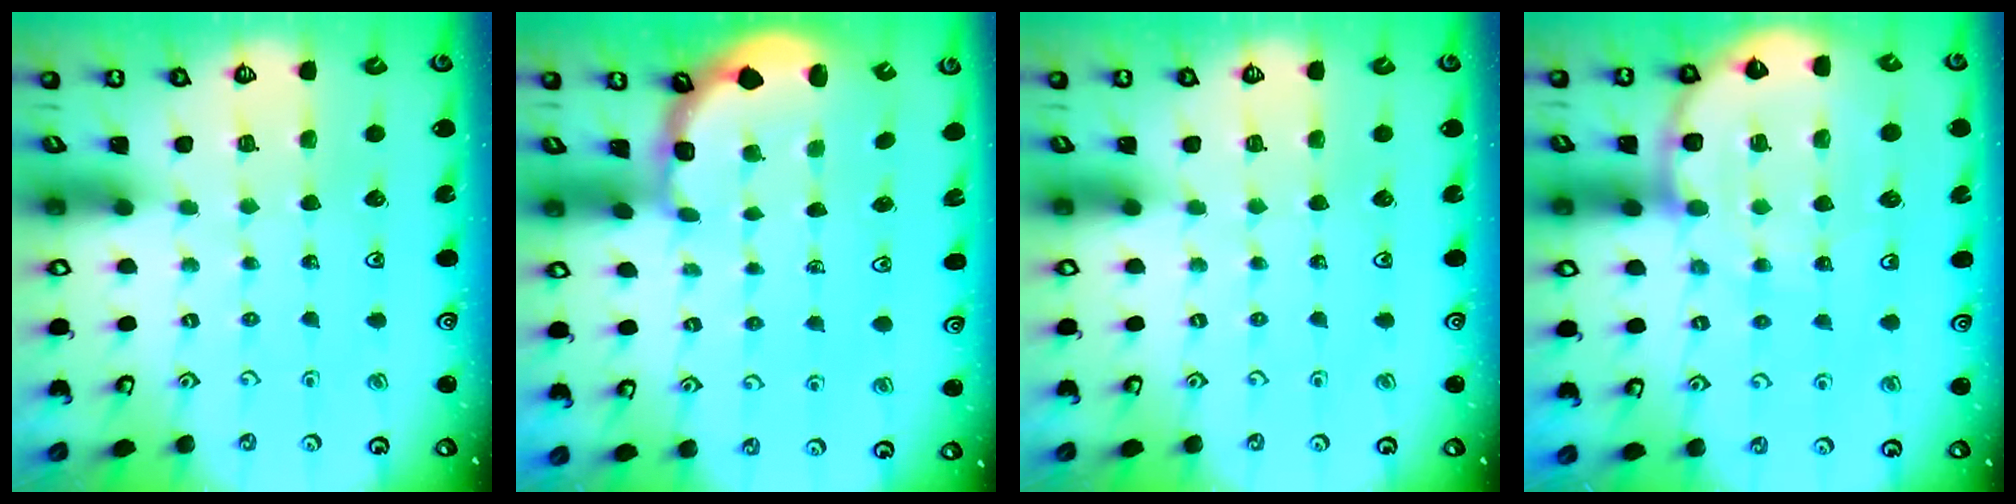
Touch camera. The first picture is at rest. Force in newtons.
{"total": 2.4, "press": 2.1, "slide": 1.2}
{"total": 0.0}
{"total": 9.6, "press": 9.5, "slide": 1.2}